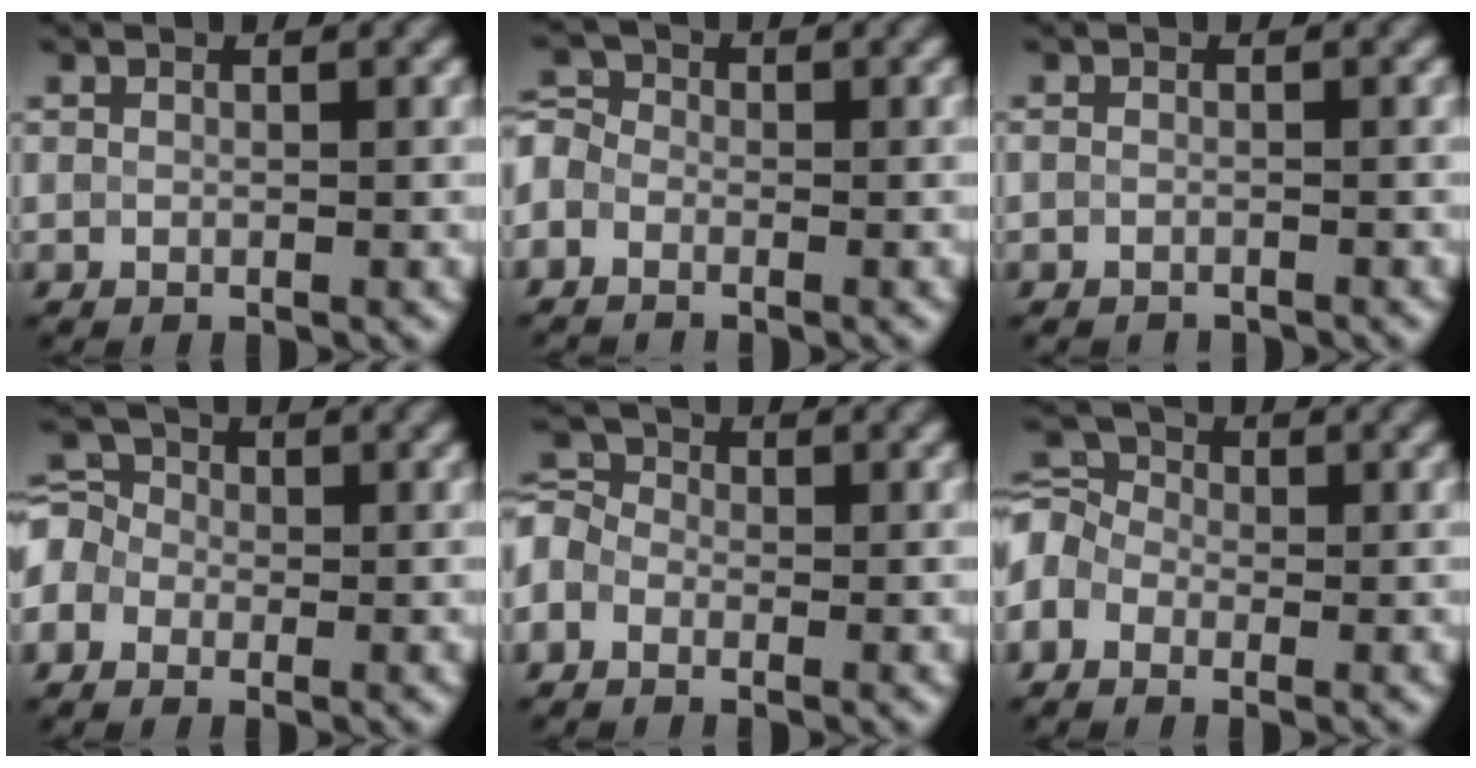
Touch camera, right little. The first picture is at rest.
{"total": 3.3, "force": [-2.1, 2.3, 1.0], "torque": [-0.011, 0.011, -0.044]}
{"total": 1.6, "force": [-1.6, 0.2, 0.3], "torque": [-0.003, -0.009, -0.028]}
{"total": 3.8, "force": [-1.0, 3.3, 1.6], "torque": [-0.030, 0.021, -0.032]}
{"total": 3.6, "force": [-1.7, 2.8, 1.7], "torque": [-0.033, 0.010, -0.039]}
{"total": 4.6, "force": [-1.6, 3.5, 2.5], "torque": [-0.060, 0.009, -0.037]}